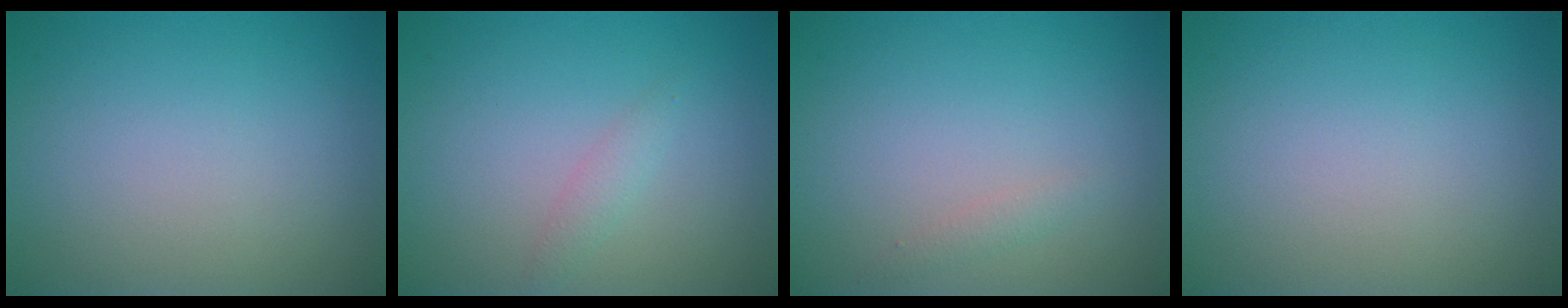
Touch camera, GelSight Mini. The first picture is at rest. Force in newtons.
{"total": 1.2, "press": 1.2, "slide": 0.0}
{"total": 0.8, "press": 0.8, "slide": 0.0}
{"total": 0.0}